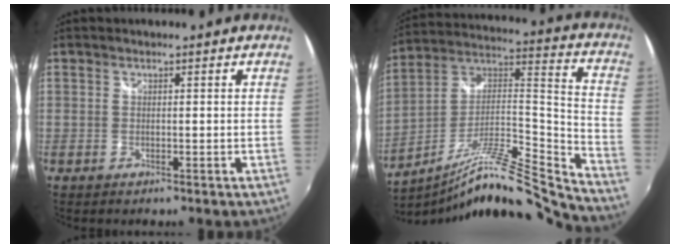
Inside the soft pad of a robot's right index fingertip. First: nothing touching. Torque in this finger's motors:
{"motor_torque": [0.59, -0.80, 0.09, 0.01]}